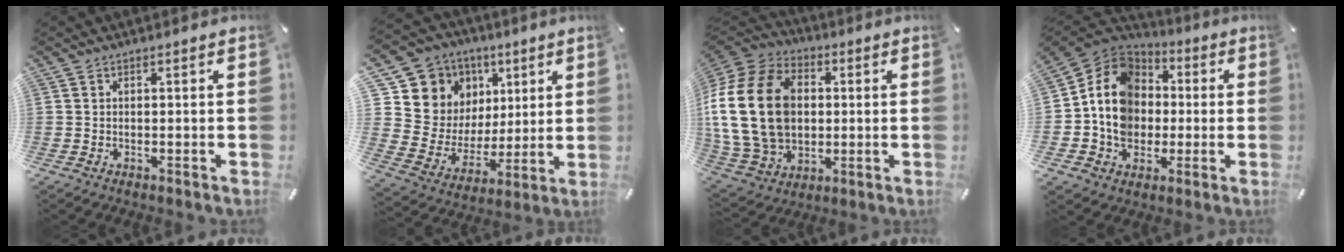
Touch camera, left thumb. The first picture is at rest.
{"total": 13.0, "force": [6.7, 11.0, 1.2], "torque": [-0.029, -0.064, 0.141]}
{"total": 23.1, "force": [1.3, 17.7, 14.8], "torque": [-0.314, 0.007, 0.023]}
{"total": 13.7, "force": [-1.1, 12.1, 6.4], "torque": [-0.148, 0.017, -0.017]}